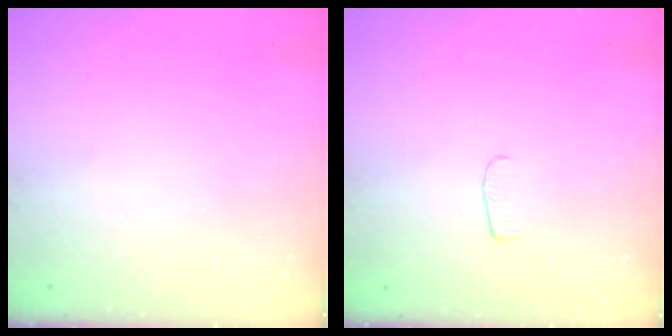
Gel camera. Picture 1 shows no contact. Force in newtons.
{"total": 4.5, "press": 4.4, "slide": 0.5}